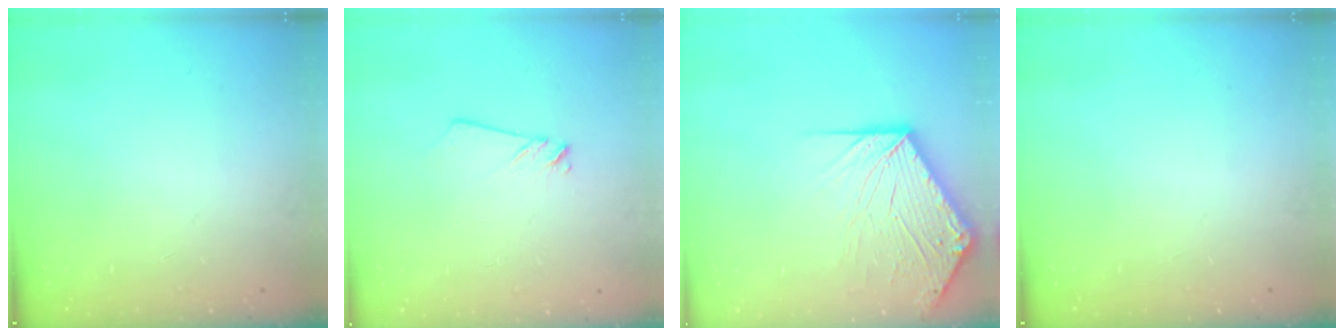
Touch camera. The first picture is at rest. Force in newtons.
{"total": 2.0, "press": 2.0, "slide": 0.1}
{"total": 11.6, "press": 11.4, "slide": 1.7}
{"total": 0.0}